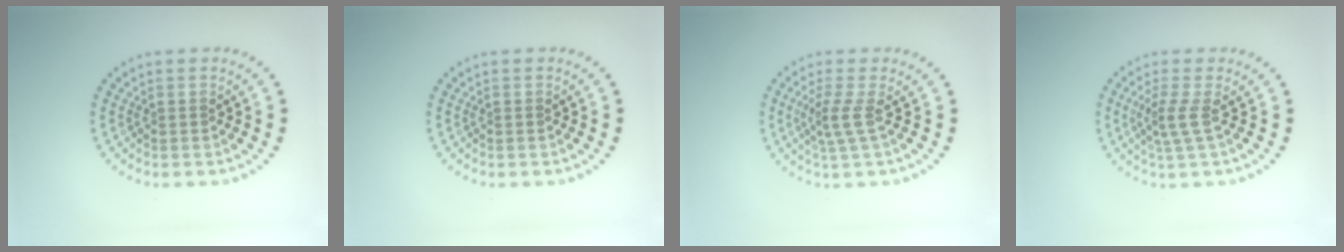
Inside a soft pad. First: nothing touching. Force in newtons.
{"total": 0.0}
{"total": 2.0, "press": 1.4, "slide": 1.5}
{"total": 2.0, "press": 1.4, "slide": 1.4}